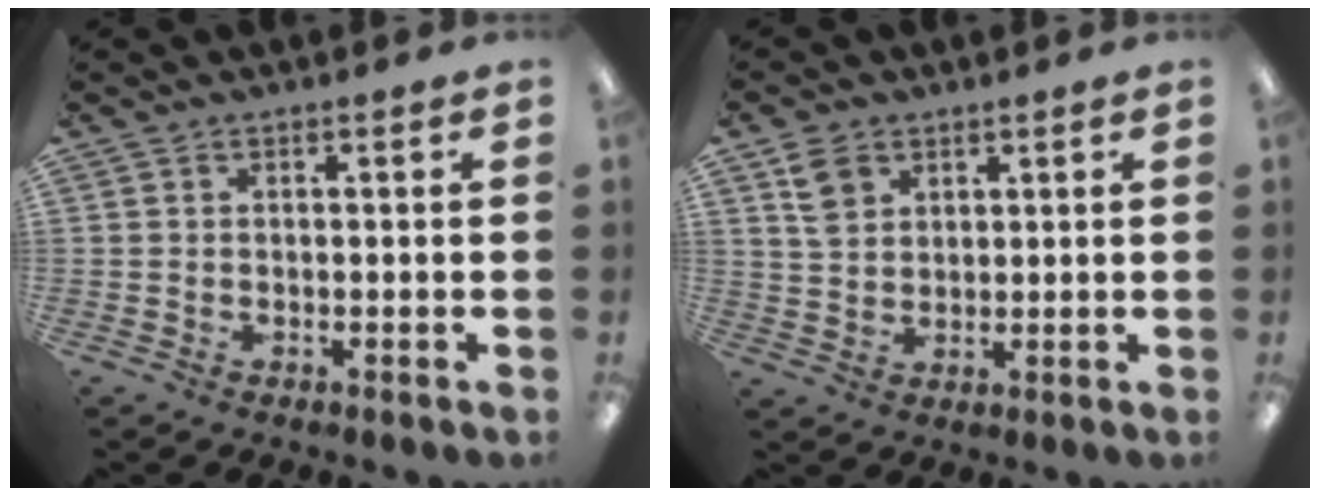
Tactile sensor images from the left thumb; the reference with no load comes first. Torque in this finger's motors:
{"motor_torque": [-0.04, 0.13, -0.17, 0.07, 0.00]}